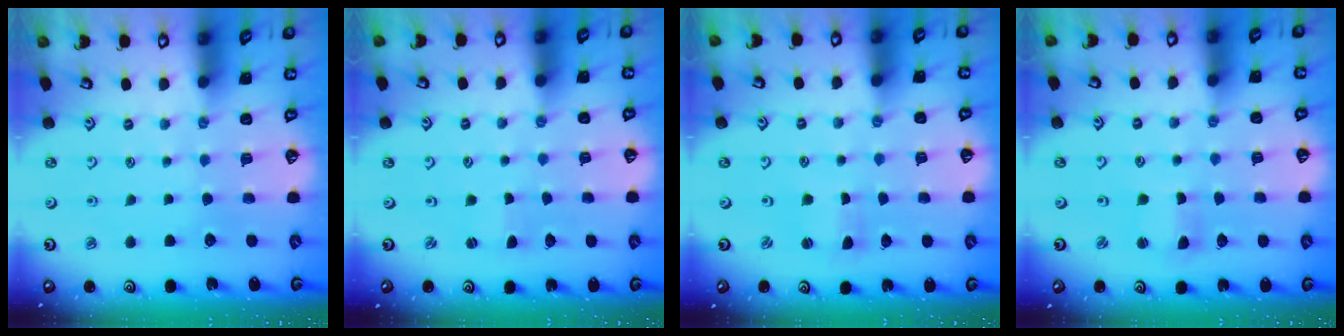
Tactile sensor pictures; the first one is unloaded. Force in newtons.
{"total": 0.0}
{"total": 0.8, "press": 0.8, "slide": 0.2}
{"total": 2.4, "press": 2.3, "slide": 0.4}